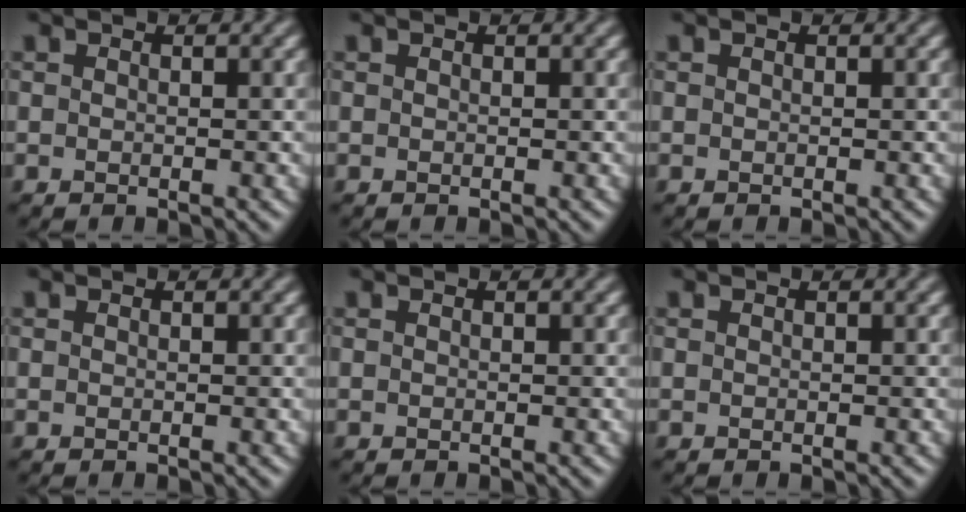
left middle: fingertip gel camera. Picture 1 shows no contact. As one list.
[{"total": 0.0}, {"total": 0.0}, {"total": 0.0}, {"total": 0.0}, {"total": 0.0}]